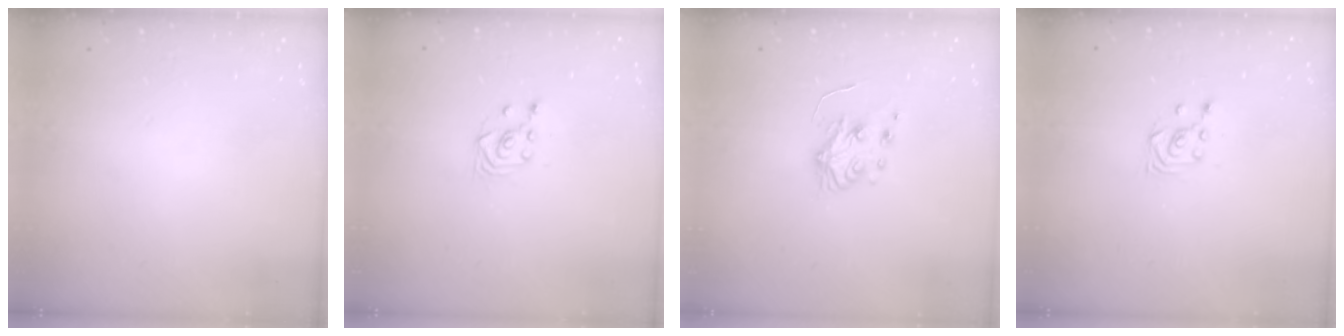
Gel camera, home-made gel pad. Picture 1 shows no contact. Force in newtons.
{"total": 3.2, "press": 3.1, "slide": 0.9}
{"total": 5.9, "press": 5.9, "slide": 0.6}
{"total": 3.5, "press": 3.4, "slide": 0.8}